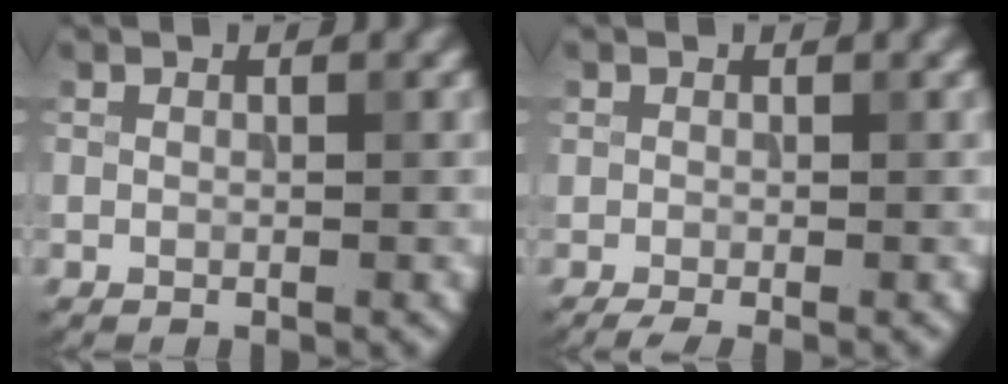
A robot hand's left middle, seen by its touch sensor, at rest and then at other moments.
{"total": 1.3, "force": [-0.8, 0.9, 0.6], "torque": [-0.008, -0.004, -0.021]}